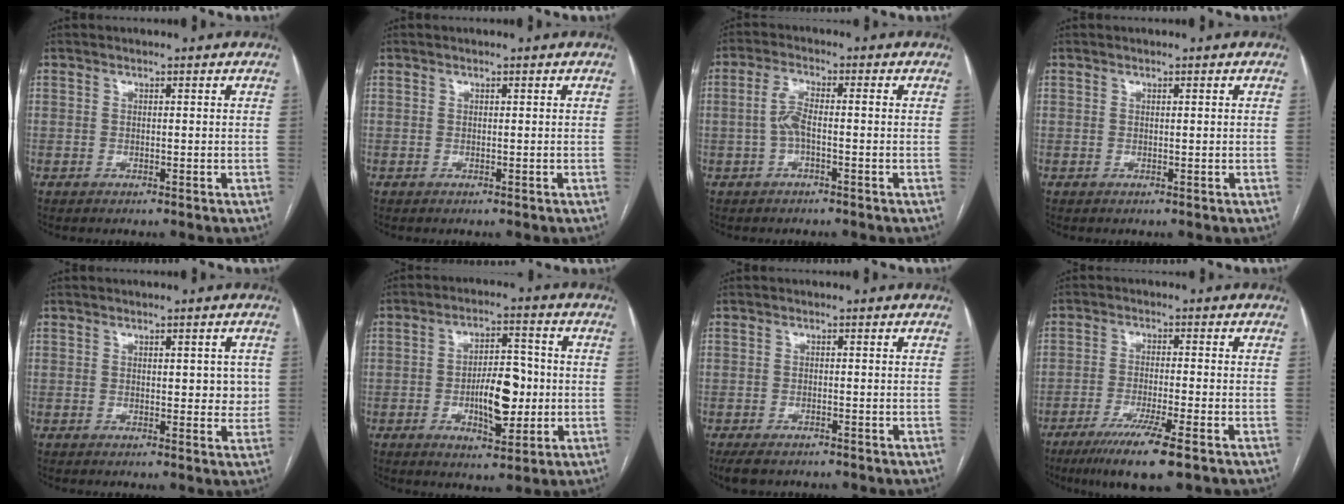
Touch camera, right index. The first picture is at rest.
{"total": 0.0}
{"total": 3.9, "force": [-0.6, 1.0, 3.7], "torque": [-0.080, 0.011, -0.012]}
{"total": 0.0}
{"total": 4.1, "force": [0.7, 1.8, 3.5], "torque": [-0.038, 0.000, 0.009]}
{"total": 9.4, "force": [-1.4, 3.8, 8.5], "torque": [-0.141, 0.009, -0.018]}
{"total": 3.6, "force": [-2.8, 1.5, 1.7], "torque": [-0.030, -0.006, -0.042]}
{"total": 9.0, "force": [-5.6, 0.0, 7.0], "torque": [-0.123, -0.024, -0.092]}